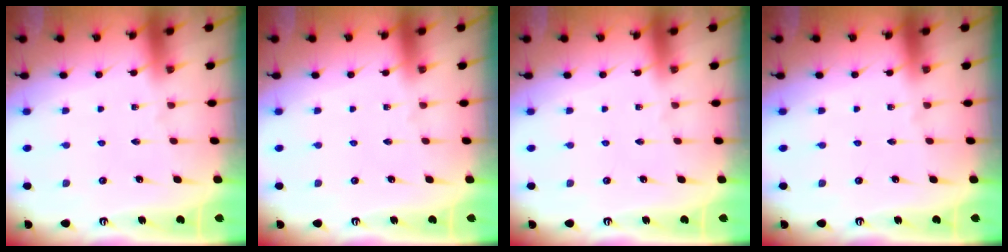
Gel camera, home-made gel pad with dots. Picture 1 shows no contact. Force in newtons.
{"total": 0.0}
{"total": 0.0}
{"total": 0.0}